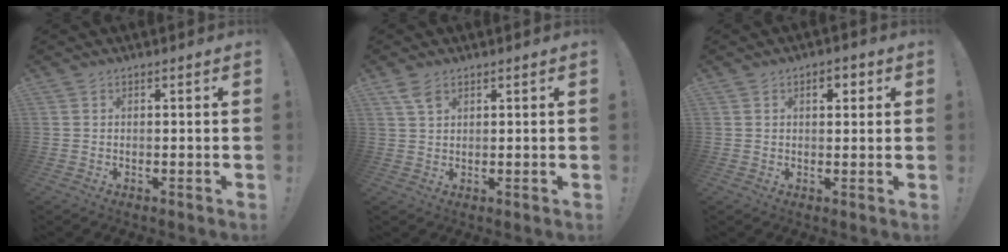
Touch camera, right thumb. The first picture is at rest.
{"total": 3.9, "force": [2.2, 1.8, 2.6], "torque": [-0.052, -0.004, 0.042]}
{"total": 3.6, "force": [1.2, 2.1, 2.7], "torque": [-0.026, -0.003, 0.012]}